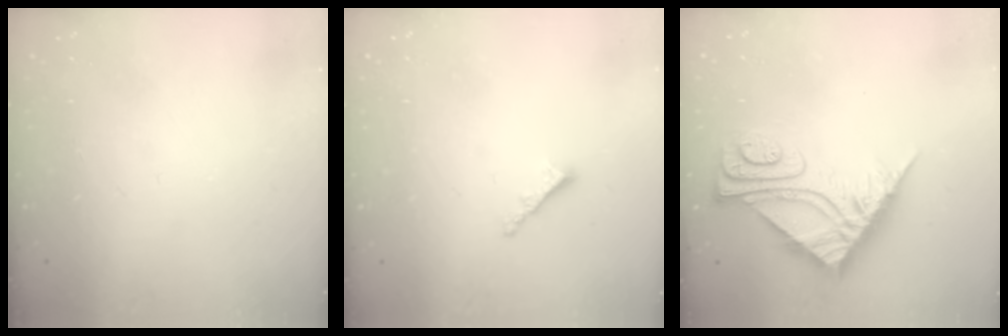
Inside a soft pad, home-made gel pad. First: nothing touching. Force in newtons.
{"total": 1.8, "press": 1.7, "slide": 0.5}
{"total": 11.4, "press": 11.4, "slide": 1.1}